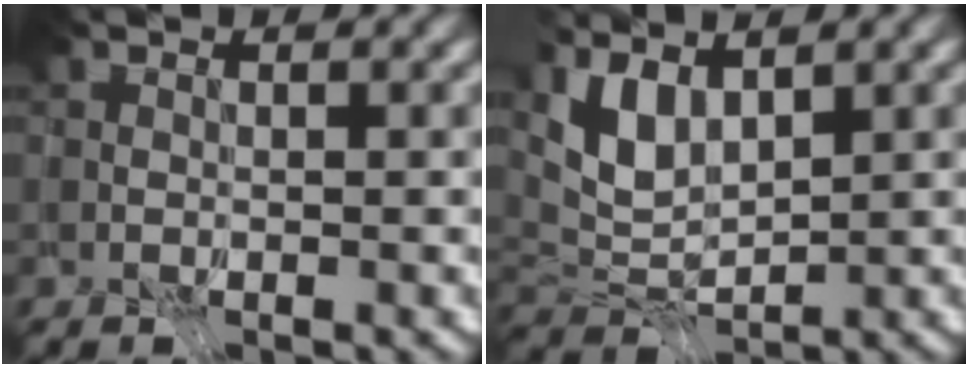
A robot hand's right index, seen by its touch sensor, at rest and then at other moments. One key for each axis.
{"total": 1.5, "fx": 1.0, "fy": -0.6, "fz": 1.0, "tx": -0.022, "ty": -0.012, "tz": 0.030}